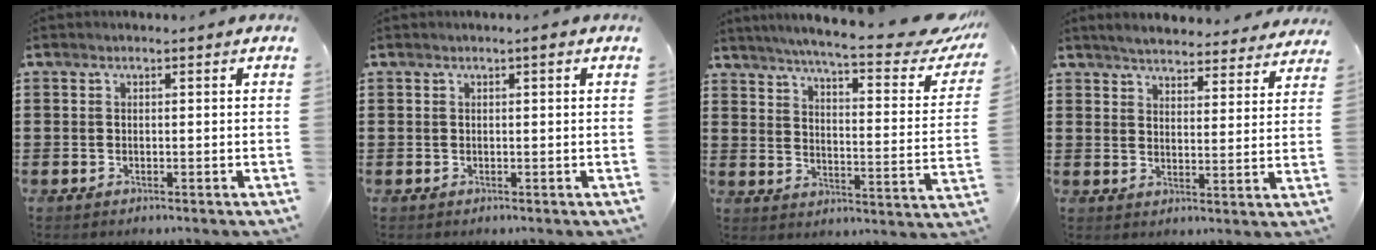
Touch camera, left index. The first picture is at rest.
{"total": 0.7, "force": [0.1, 0.1, 0.7], "torque": [-0.012, -0.003, 0.002]}
{"total": 7.6, "force": [6.4, -0.5, 4.1], "torque": [-0.090, -0.049, 0.102]}
{"total": 4.3, "force": [4.3, 0.2, 0.6], "torque": [-0.032, -0.020, 0.074]}